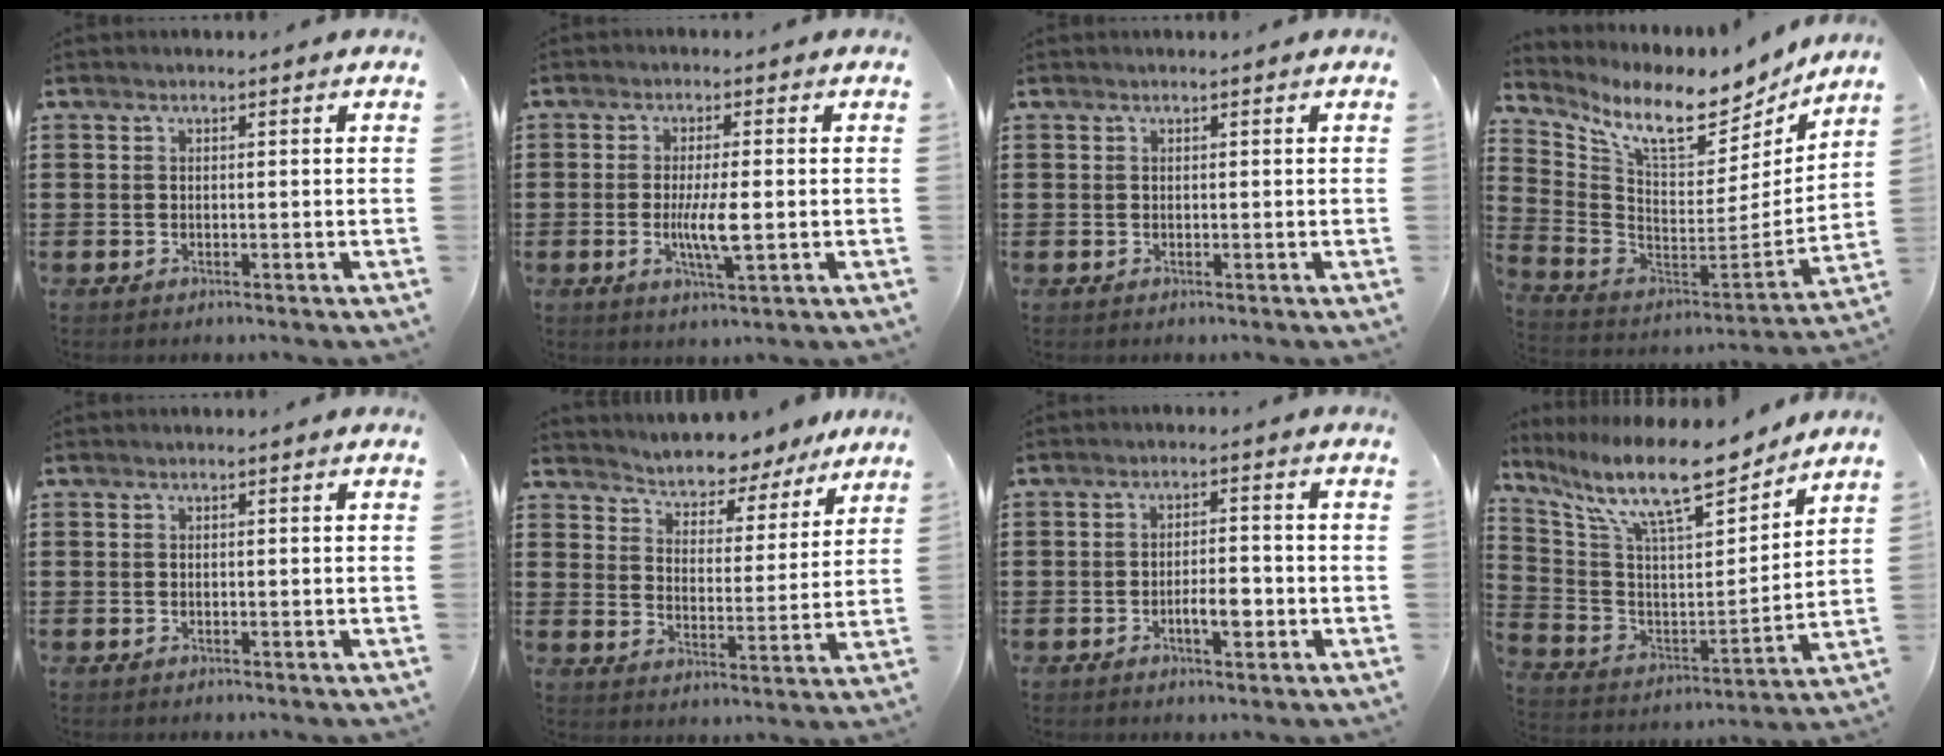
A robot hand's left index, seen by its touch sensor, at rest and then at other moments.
{"total": 5.9, "force": [-0.6, 1.0, 5.8], "torque": [-0.112, -0.006, -0.016]}
{"total": 0.0}
{"total": 9.7, "force": [7.4, 2.9, 5.6], "torque": [-0.130, -0.059, 0.122]}
{"total": 0.0}
{"total": 4.6, "force": [4.5, 0.5, -0.5], "torque": [-0.021, -0.038, 0.075]}
{"total": 4.2, "force": [-1.5, 1.7, 3.6], "torque": [-0.055, 0.004, -0.028]}
{"total": 14.5, "force": [11.4, 2.9, 8.5], "torque": [-0.189, -0.068, 0.193]}